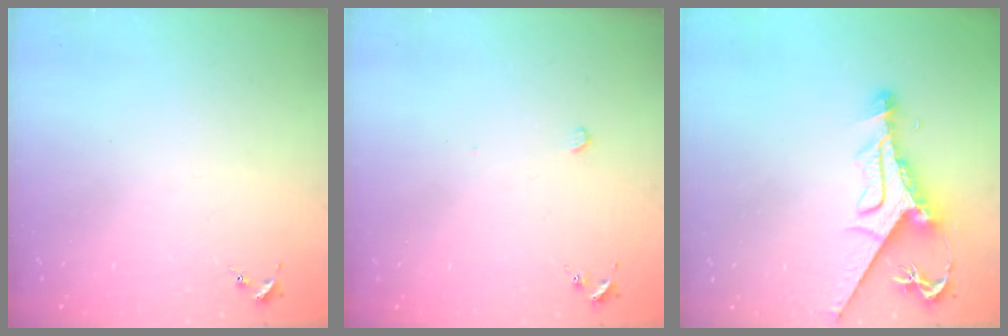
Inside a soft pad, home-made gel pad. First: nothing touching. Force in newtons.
{"total": 2.7, "press": 2.6, "slide": 0.3}
{"total": 12.0, "press": 11.9, "slide": 1.3}